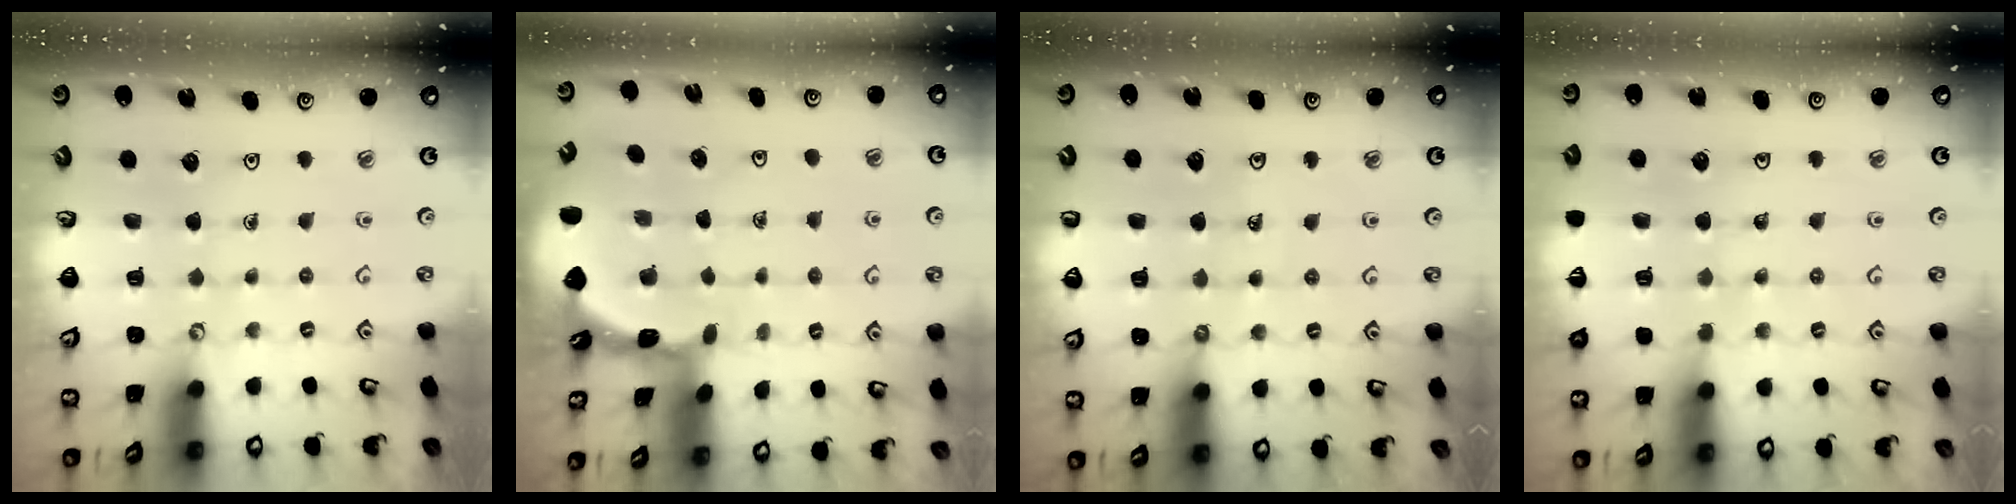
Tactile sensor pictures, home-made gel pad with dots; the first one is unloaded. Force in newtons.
{"total": 1.6, "press": 1.6, "slide": 0.2}
{"total": 3.4, "press": 3.2, "slide": 1.4}
{"total": 2.8, "press": 2.7, "slide": 0.5}